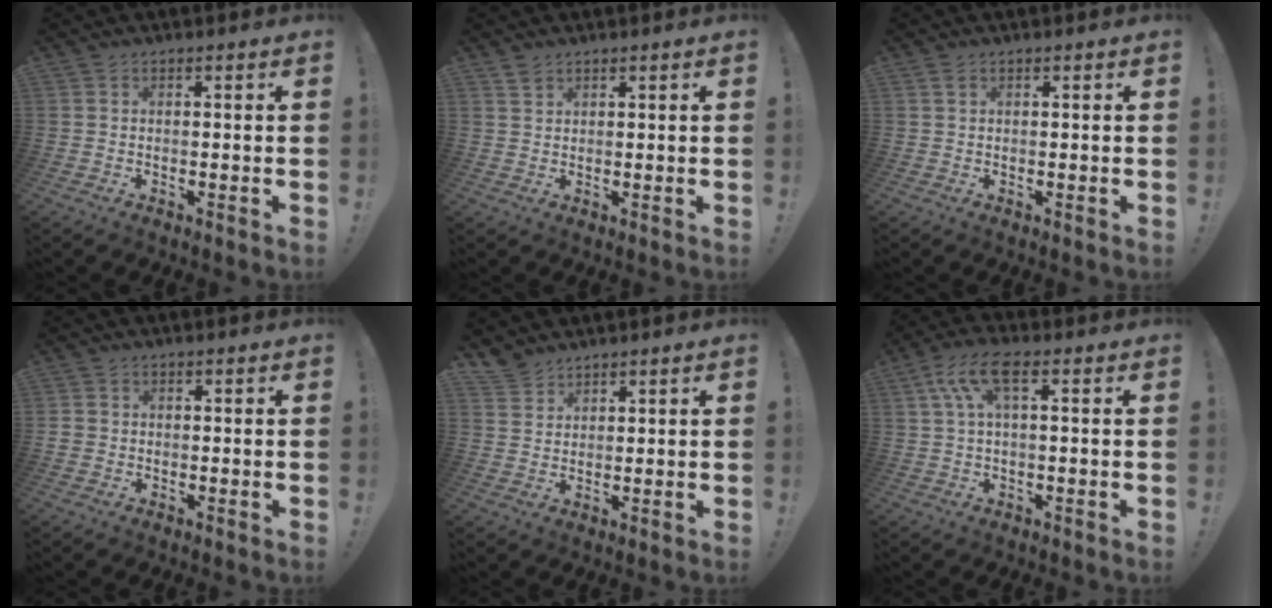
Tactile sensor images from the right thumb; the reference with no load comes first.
{"total": 2.1, "force": [1.8, 0.9, 0.6], "torque": [-0.002, -0.015, 0.032]}
{"total": 1.2, "force": [0.6, 0.8, 0.7], "torque": [-0.011, 0.002, 0.011]}
{"total": 1.5, "force": [-0.3, 1.5, 0.4], "torque": [-0.005, 0.005, -0.004]}
{"total": 4.2, "force": [3.7, 1.8, 0.5], "torque": [-0.009, -0.028, 0.071]}
{"total": 8.9, "force": [2.9, 3.0, 7.9], "torque": [-0.157, 0.004, 0.057]}